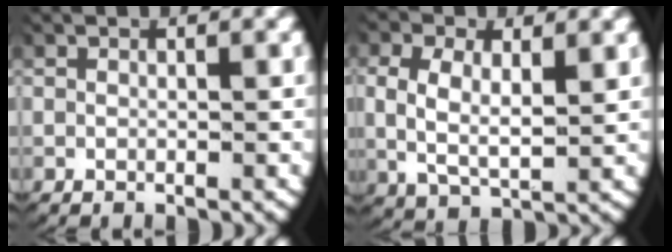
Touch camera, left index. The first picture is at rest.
{"total": 5.4, "force": [0.8, 3.7, 3.9], "torque": [-0.095, -0.014, 0.019]}